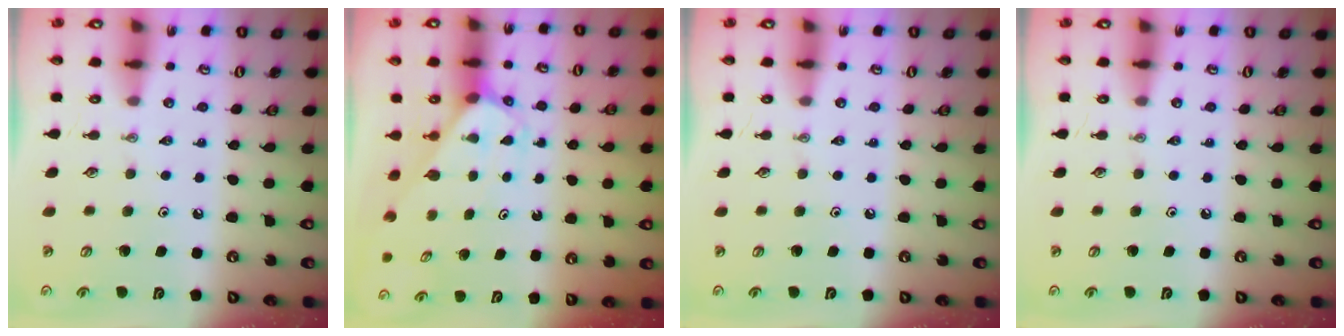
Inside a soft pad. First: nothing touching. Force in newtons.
{"total": 2.3, "press": 2.3, "slide": 0.2}
{"total": 0.0}
{"total": 0.0}